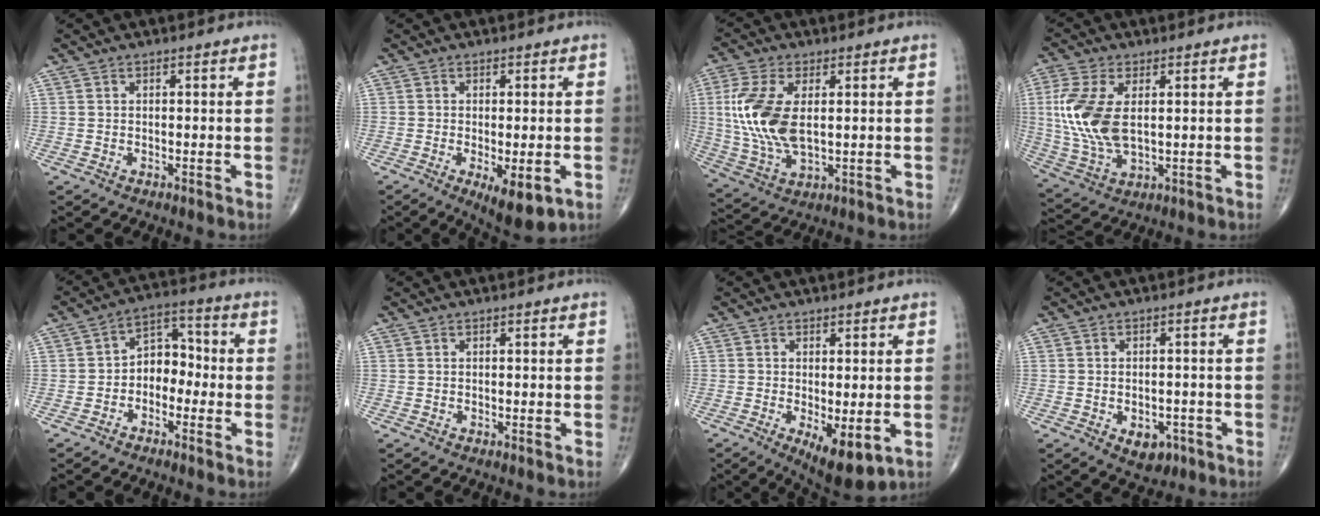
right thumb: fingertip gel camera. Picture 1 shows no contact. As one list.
[{"total": 7.7, "force": [-2.6, 2.8, 6.7], "torque": [-0.099, -0.017, -0.032]}, {"total": 13.4, "force": [1.6, 6.8, 11.5], "torque": [-0.259, -0.008, 0.039]}, {"total": 13.1, "force": [1.8, 6.9, 11.0], "torque": [-0.251, -0.007, 0.043]}, {"total": 7.2, "force": [-1.8, 5.3, 4.5], "torque": [-0.038, 0.041, -0.047]}, {"total": 0.0}, {"total": 8.2, "force": [-2.2, 3.1, 7.3], "torque": [-0.110, -0.022, -0.026]}, {"total": 5.1, "force": [-2.1, 3.4, 3.2], "torque": [-0.026, 0.010, -0.020]}]